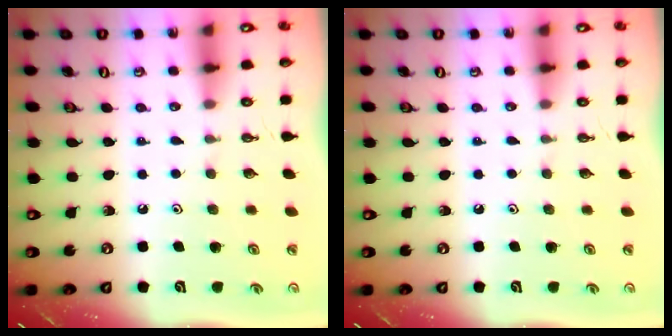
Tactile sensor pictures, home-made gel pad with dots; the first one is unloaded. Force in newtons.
{"total": 0.0}